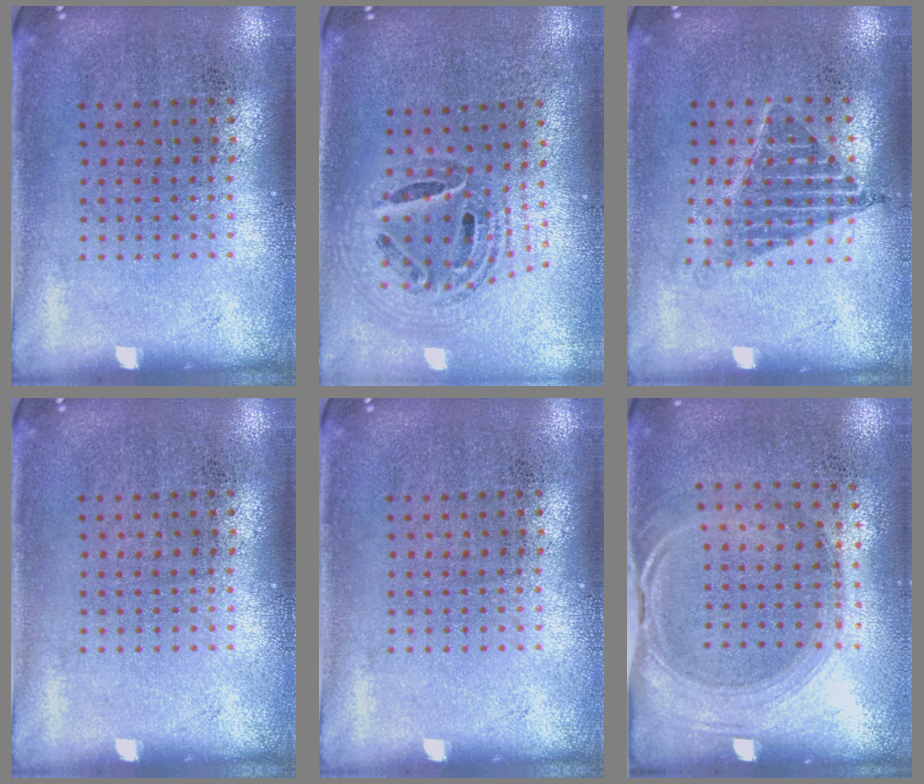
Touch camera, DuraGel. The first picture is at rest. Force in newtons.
{"total": 1.3, "press": 1.2, "slide": 0.5}
{"total": 1.1, "press": 1.0, "slide": 0.6}
{"total": 0.0}
{"total": 0.0}
{"total": 1.5, "press": 1.3, "slide": 0.7}